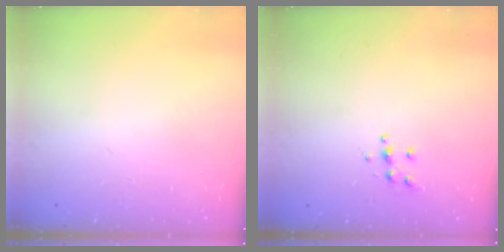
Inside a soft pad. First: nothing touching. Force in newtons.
{"total": 4.5, "press": 4.5, "slide": 0.5}